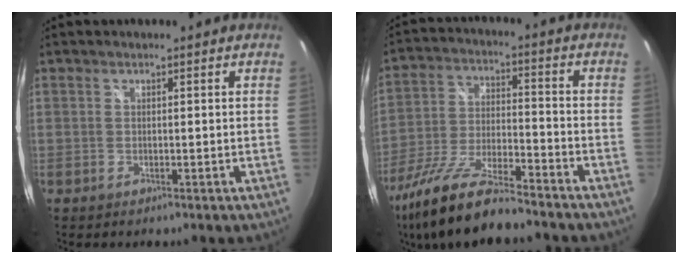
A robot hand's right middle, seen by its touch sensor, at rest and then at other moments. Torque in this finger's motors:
{"motor_torque": [2.14, 0.00, 0.67, 0.11]}